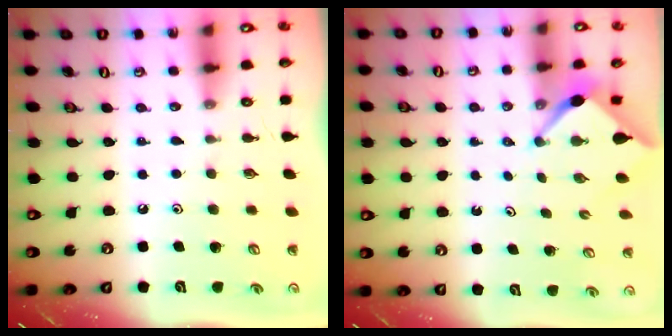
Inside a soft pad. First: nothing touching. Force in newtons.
{"total": 2.5, "press": 2.4, "slide": 0.3}